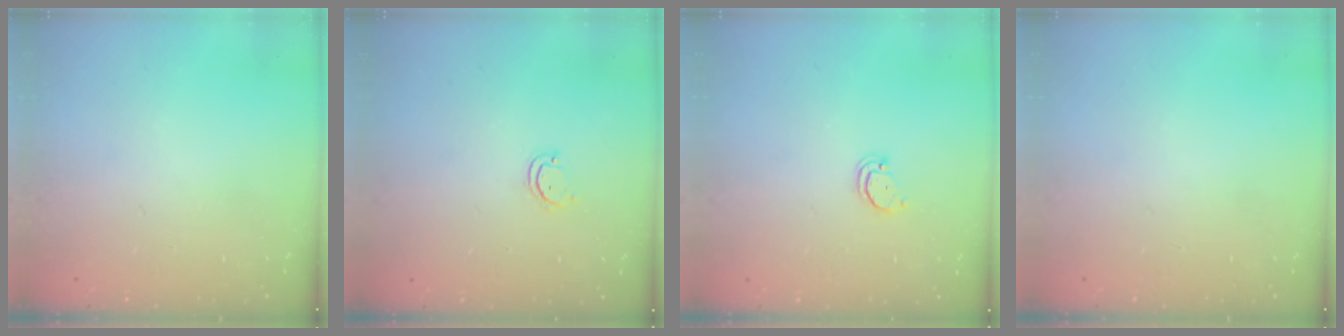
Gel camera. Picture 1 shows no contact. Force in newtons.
{"total": 2.7, "press": 2.6, "slide": 0.3}
{"total": 2.0, "press": 2.0, "slide": 0.2}
{"total": 0.0}